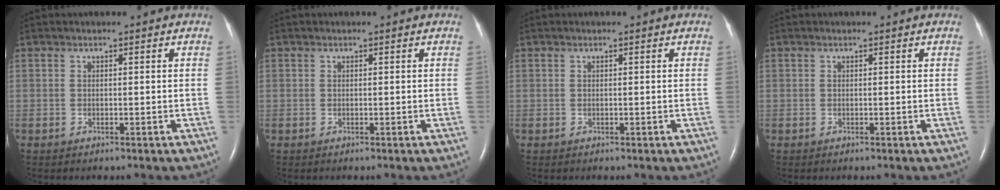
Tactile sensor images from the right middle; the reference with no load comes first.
{"total": 0.0}
{"total": 0.0}
{"total": 0.0}